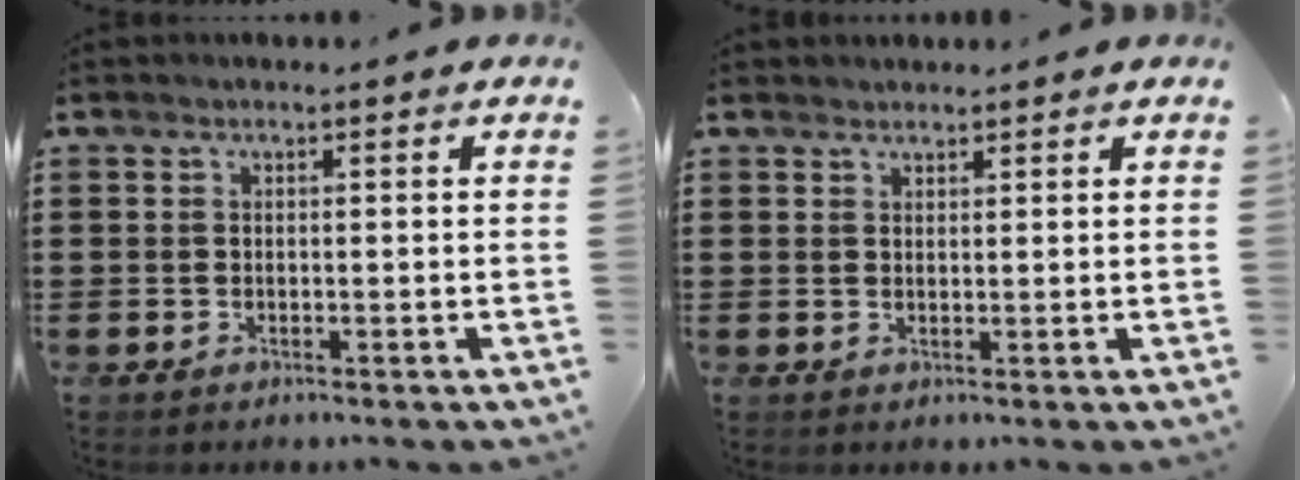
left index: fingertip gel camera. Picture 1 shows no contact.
{"total": 1.5, "force": [1.5, 0.4, -0.1], "torque": [-0.001, 0.001, 0.029]}